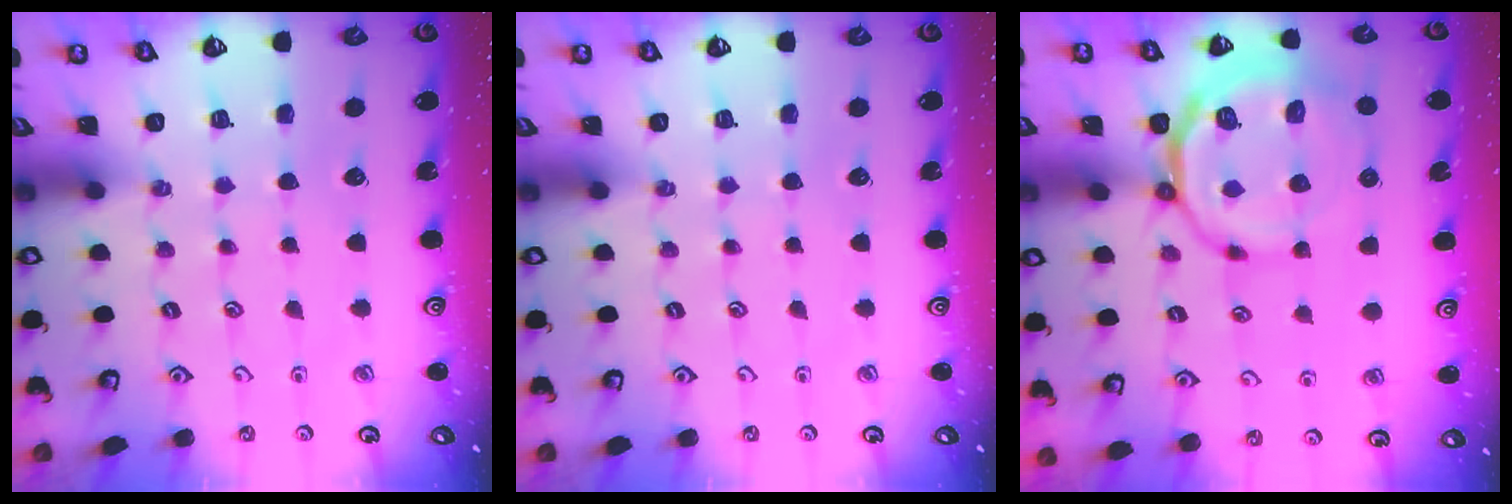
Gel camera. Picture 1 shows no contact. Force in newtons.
{"total": 0.0}
{"total": 11.2, "press": 10.9, "slide": 2.3}